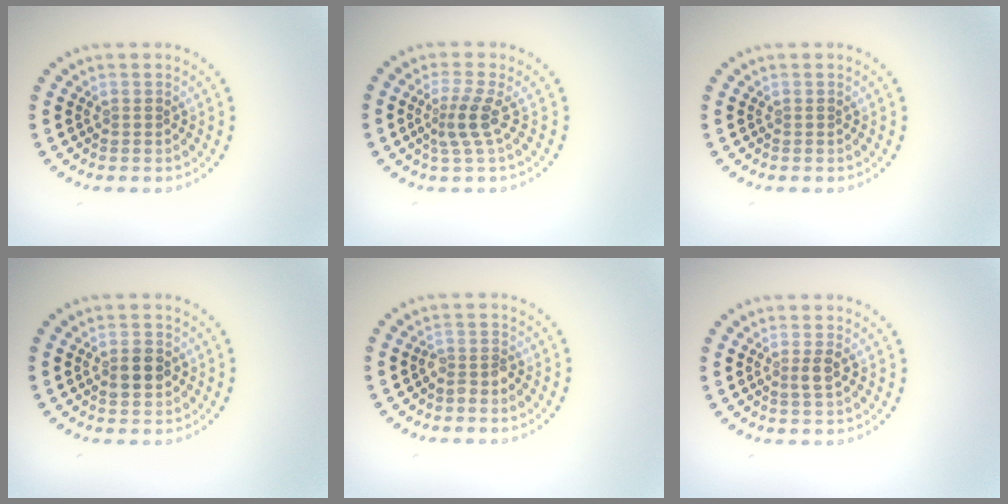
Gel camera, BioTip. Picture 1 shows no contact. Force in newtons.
{"total": 2.4, "press": 1.7, "slide": 1.7}
{"total": 0.0}
{"total": 2.6, "press": 2.6, "slide": 0.1}
{"total": 1.6, "press": 1.3, "slide": 0.9}
{"total": 1.3, "press": 1.2, "slide": 0.7}